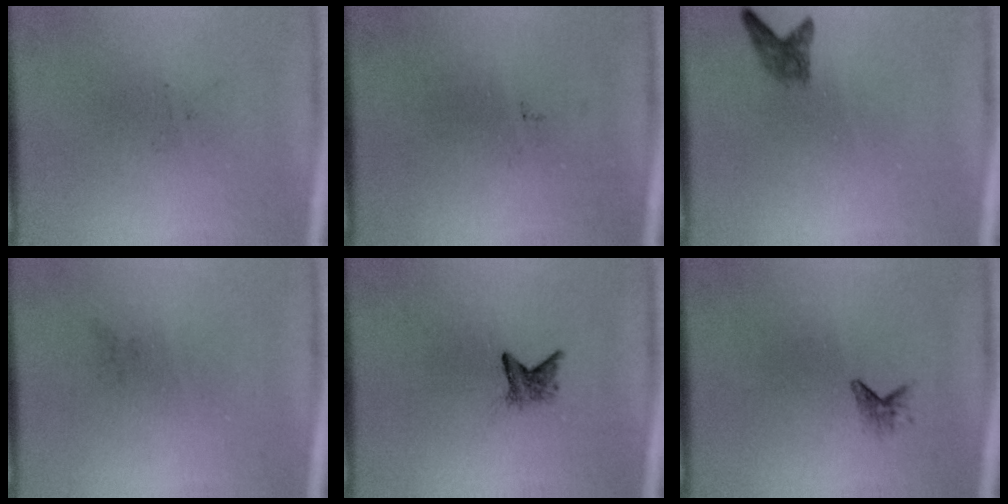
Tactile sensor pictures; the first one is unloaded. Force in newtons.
{"total": 0.0}
{"total": 1.8}
{"total": 0.0}
{"total": 1.8}
{"total": 1.0}